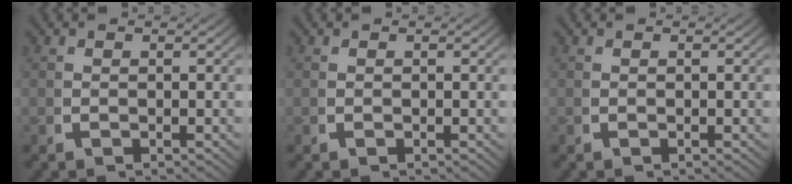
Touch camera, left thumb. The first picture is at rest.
{"total": 0.0}
{"total": 0.0}